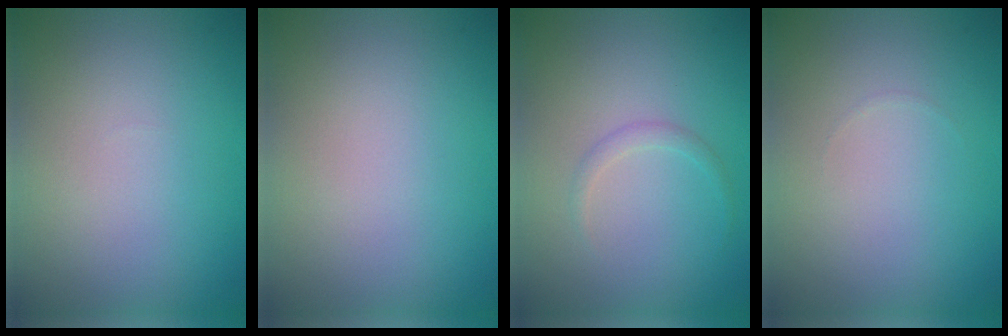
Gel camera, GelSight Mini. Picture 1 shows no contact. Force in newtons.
{"total": 0.0}
{"total": 0.9, "press": 0.9, "slide": 0.1}
{"total": 0.0}